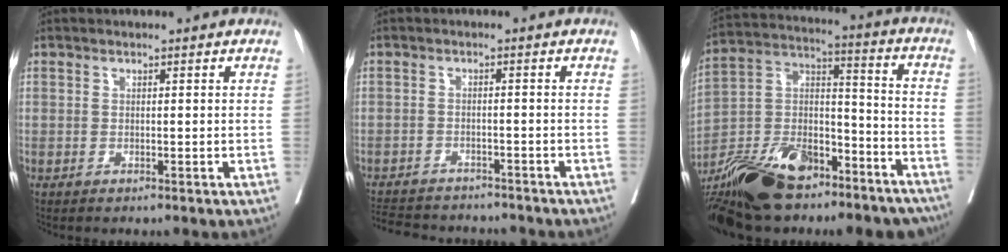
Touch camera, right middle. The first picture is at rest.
{"total": 11.4, "force": [-10.5, 3.0, 3.2], "torque": [-0.065, 0.003, -0.143]}
{"total": 27.8, "force": [-19.7, 11.4, 16.0], "torque": [-0.310, -0.001, -0.328]}